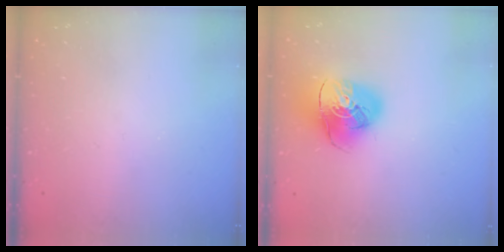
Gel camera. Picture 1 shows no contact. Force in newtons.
{"total": 14.9, "press": 14.7, "slide": 2.0}